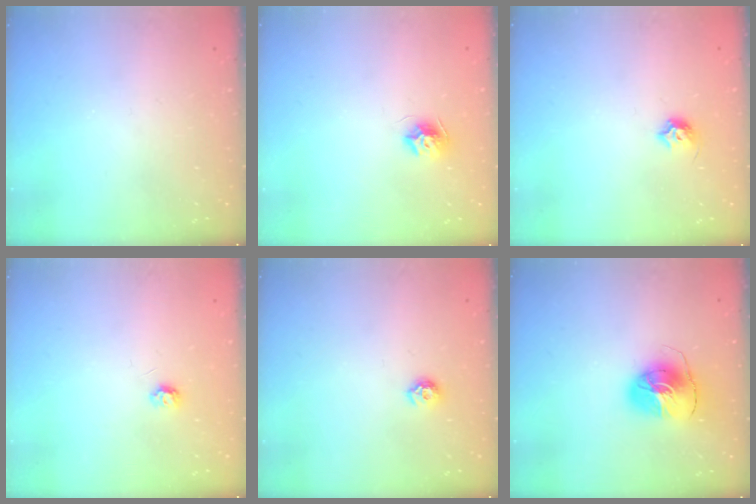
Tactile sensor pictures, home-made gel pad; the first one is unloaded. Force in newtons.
{"total": 7.8, "press": 7.8, "slide": 0.2}
{"total": 6.2, "press": 6.1, "slide": 1.0}
{"total": 4.2, "press": 4.1, "slide": 0.4}
{"total": 6.0, "press": 5.9, "slide": 0.8}
{"total": 9.0, "press": 9.0, "slide": 1.1}